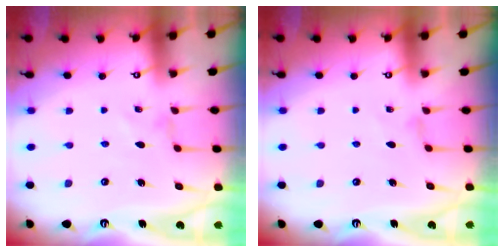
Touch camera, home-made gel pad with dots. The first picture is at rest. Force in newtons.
{"total": 0.6, "press": 0.5, "slide": 0.2}